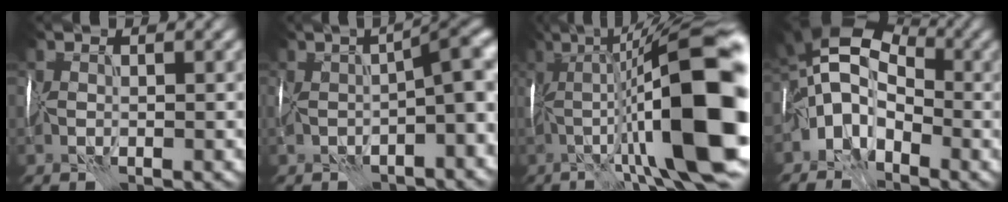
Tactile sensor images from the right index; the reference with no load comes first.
{"total": 8.9, "force": [-1.2, 2.5, 8.4], "torque": [-0.114, 0.016, -0.019]}
{"total": 17.4, "force": [-1.9, 4.2, 16.8], "torque": [-0.241, 0.036, -0.028]}
{"total": 7.4, "force": [-1.7, 5.0, 5.2], "torque": [-0.082, 0.023, -0.048]}